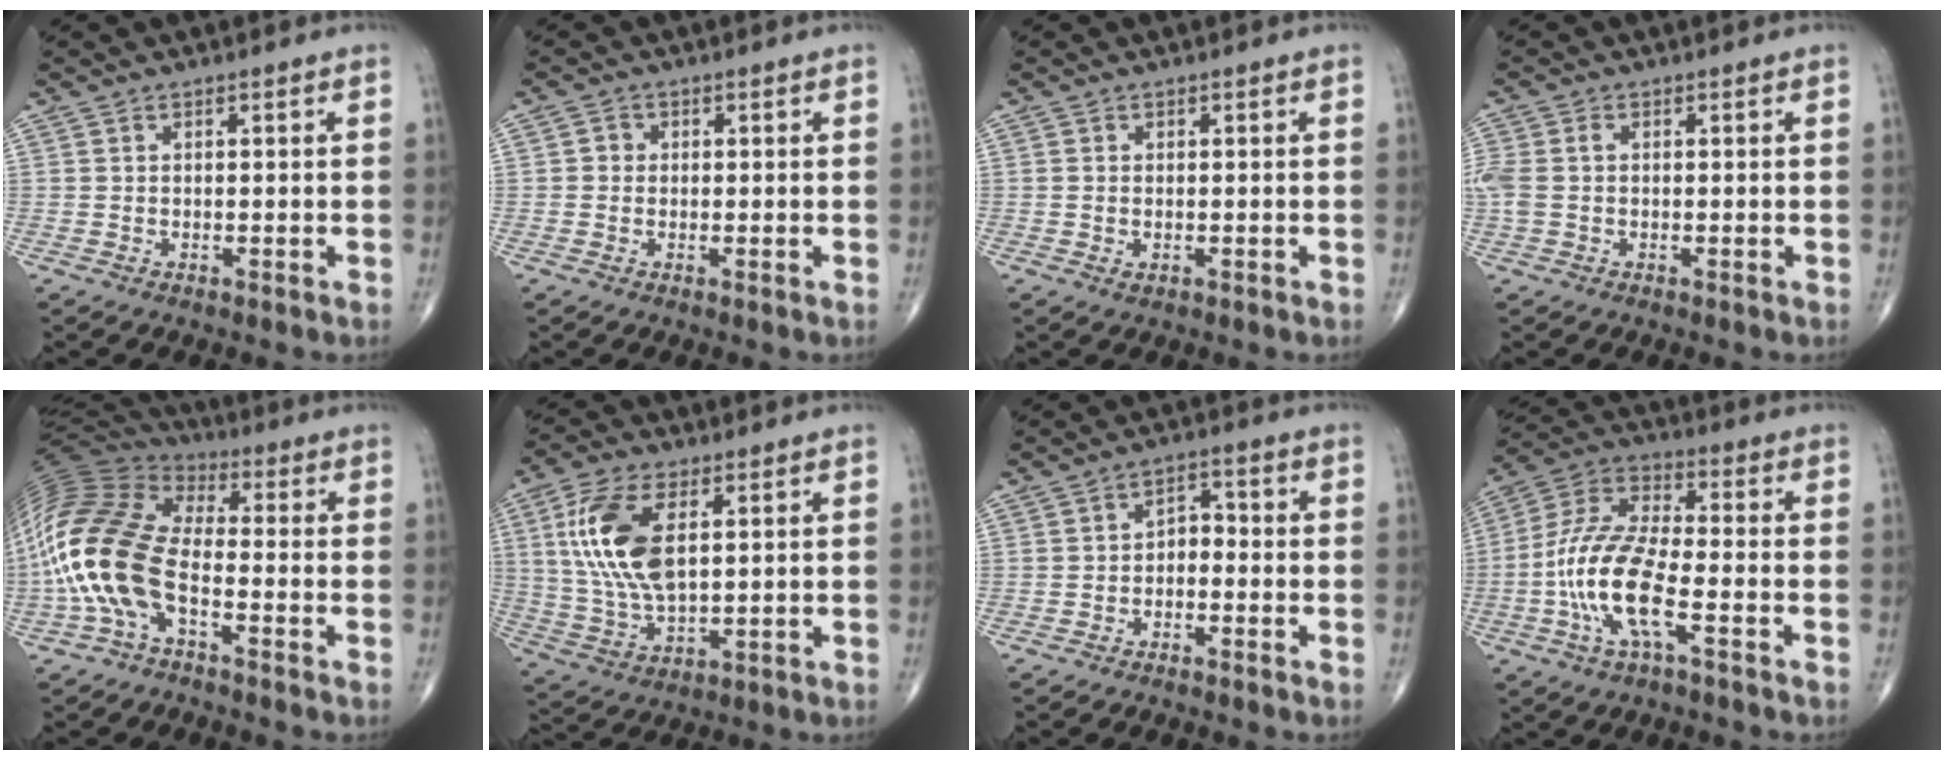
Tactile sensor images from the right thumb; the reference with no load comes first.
{"total": 1.6, "force": [0.0, 1.5, 0.5], "torque": [0.000, 0.004, -0.003]}
{"total": 1.0, "force": [-0.1, 0.7, 0.7], "torque": [-0.013, -0.001, -0.001]}
{"total": 4.0, "force": [0.0, 2.7, 3.0], "torque": [-0.095, 0.013, -0.001]}
{"total": 17.7, "force": [-4.8, 8.6, 14.8], "torque": [-0.327, 0.045, -0.099]}
{"total": 14.3, "force": [3.6, 6.9, 12.0], "torque": [-0.248, -0.008, 0.075]}
{"total": 3.3, "force": [-1.2, 2.2, 2.2], "torque": [-0.020, 0.028, -0.030]}
{"total": 14.4, "force": [-4.3, 4.8, 12.9], "torque": [-0.277, 0.030, -0.087]}